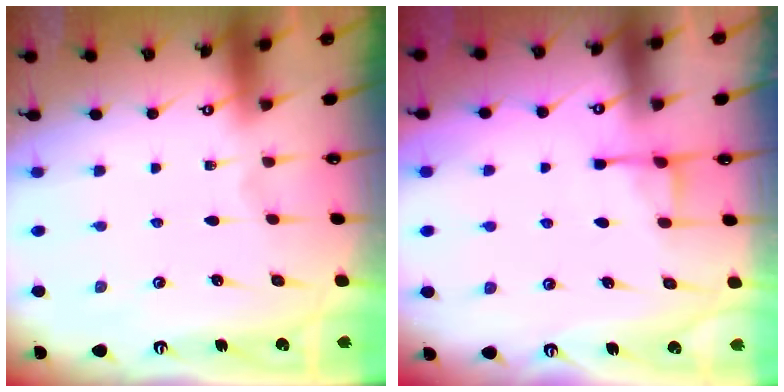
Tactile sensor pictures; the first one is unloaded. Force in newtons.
{"total": 3.8, "press": 3.8, "slide": 0.5}